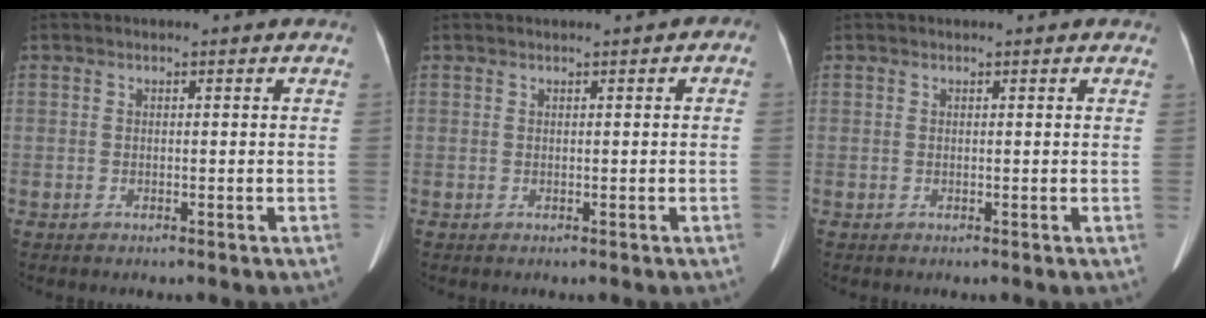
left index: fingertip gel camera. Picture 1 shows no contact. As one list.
[{"total": 1.5, "force": [0.4, 0.7, 1.3], "torque": [-0.019, 0.015, 0.006]}, {"total": 1.7, "force": [1.5, 0.4, 0.8], "torque": [-0.014, 0.017, 0.015]}]